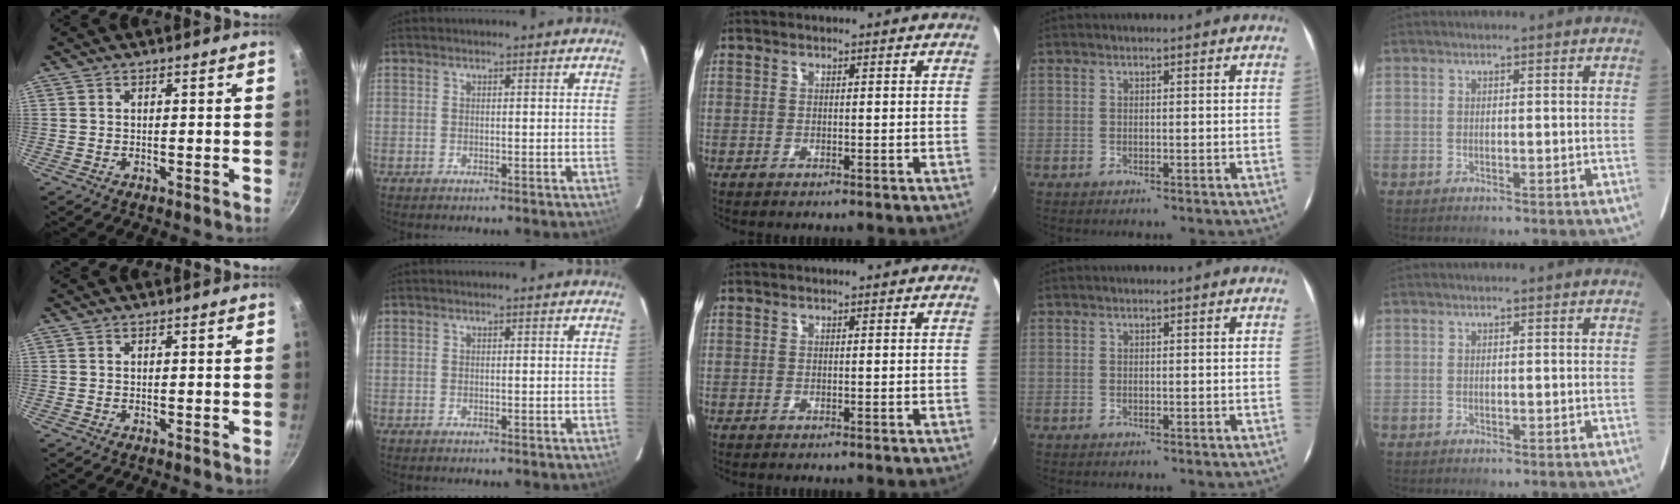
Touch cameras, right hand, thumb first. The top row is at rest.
{}